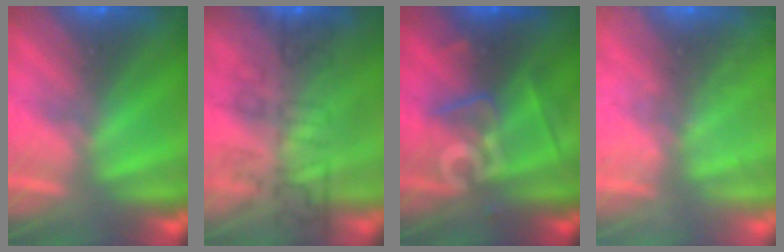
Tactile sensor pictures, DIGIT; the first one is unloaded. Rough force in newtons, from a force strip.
{"total": 10.2}
{"total": 2.6}
{"total": 8.8}